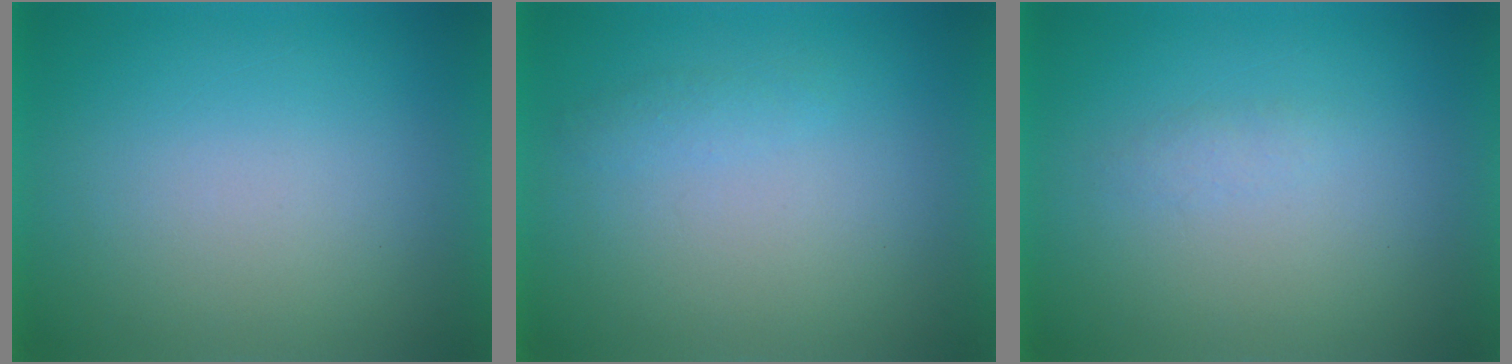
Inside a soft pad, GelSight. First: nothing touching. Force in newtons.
{"total": 1.4}
{"total": 1.2}